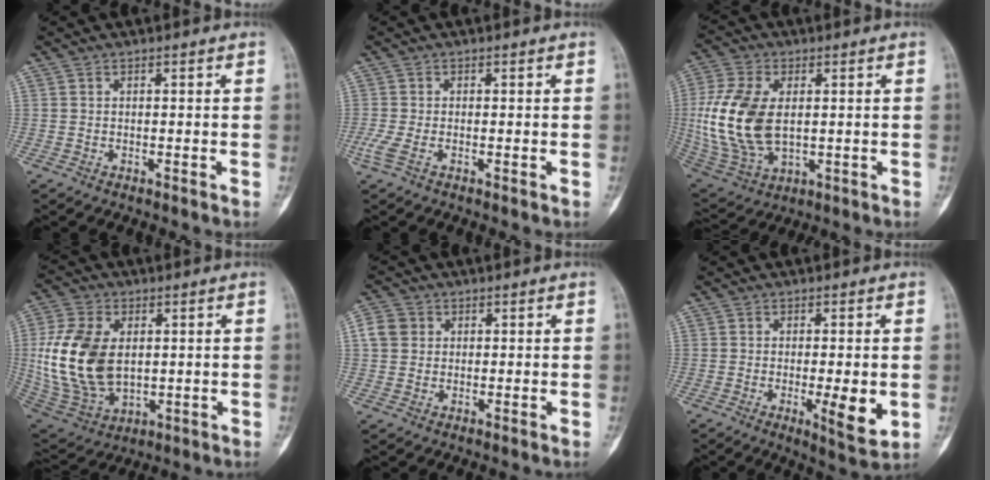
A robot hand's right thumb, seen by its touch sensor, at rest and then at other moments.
{"total": 2.4, "force": [-0.8, 1.1, 2.0], "torque": [-0.063, -0.001, -0.020]}
{"total": 17.0, "force": [0.9, 10.1, 13.6], "torque": [-0.294, -0.009, 0.029]}
{"total": 18.0, "force": [1.6, 11.6, 13.7], "torque": [-0.271, -0.011, 0.044]}
{"total": 4.2, "force": [0.9, 3.7, 1.7], "torque": [-0.026, 0.007, 0.013]}
{"total": 7.3, "force": [-1.2, 1.9, 6.9], "torque": [-0.102, -0.017, -0.015]}